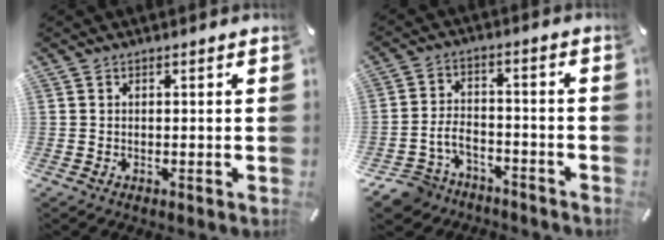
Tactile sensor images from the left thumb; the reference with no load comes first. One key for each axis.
{"total": 7.4, "fx": -5.0, "fy": 4.9, "fz": 2.4, "tx": -0.058, "ty": 0.022, "tz": -0.099}